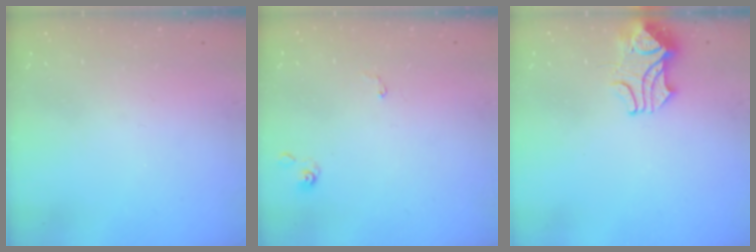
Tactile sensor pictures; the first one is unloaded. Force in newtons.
{"total": 0.6, "press": 0.6, "slide": 0.1}
{"total": 2.3, "press": 2.1, "slide": 0.9}